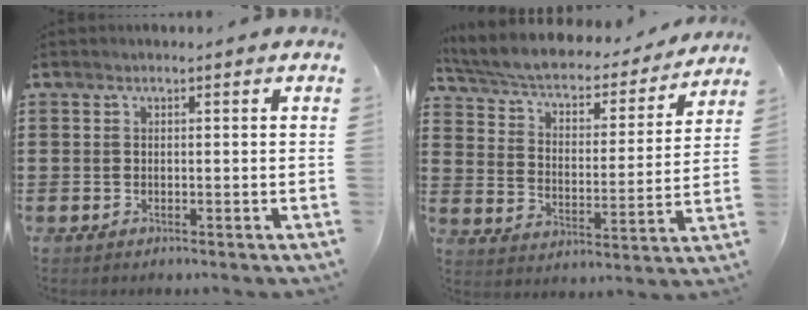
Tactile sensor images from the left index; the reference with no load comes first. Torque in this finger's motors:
{"motor_torque": [1.36, -0.78, 0.64, 0.15]}